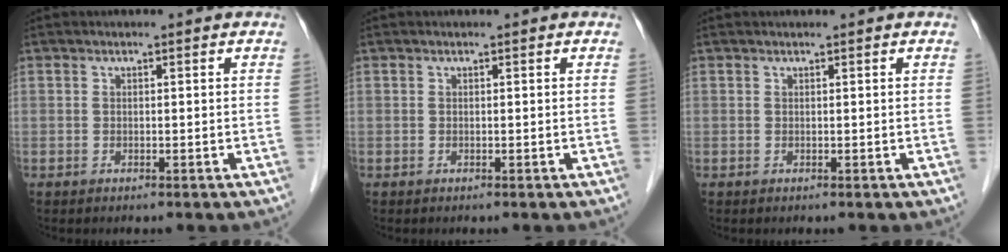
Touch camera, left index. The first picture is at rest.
{"total": 0.0}
{"total": 0.5, "force": [0.5, 0.0, 0.2], "torque": [-0.003, 0.007, 0.008]}